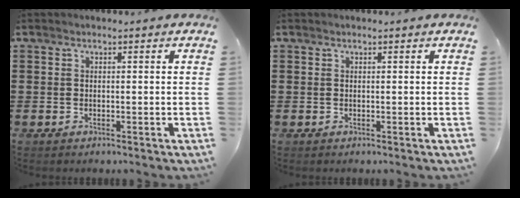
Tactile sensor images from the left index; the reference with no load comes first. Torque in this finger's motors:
{"motor_torque": [-0.43, -0.57, -0.14, -0.11]}